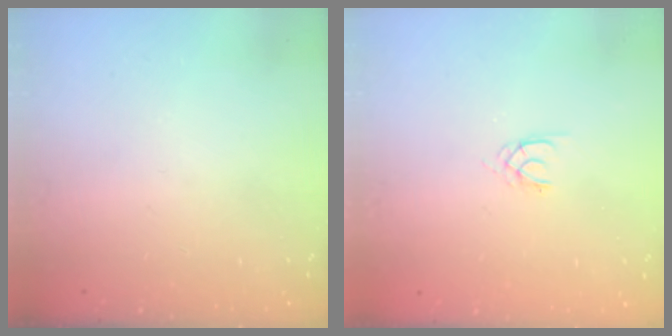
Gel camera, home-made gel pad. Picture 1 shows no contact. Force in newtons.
{"total": 1.3, "press": 1.2, "slide": 0.3}